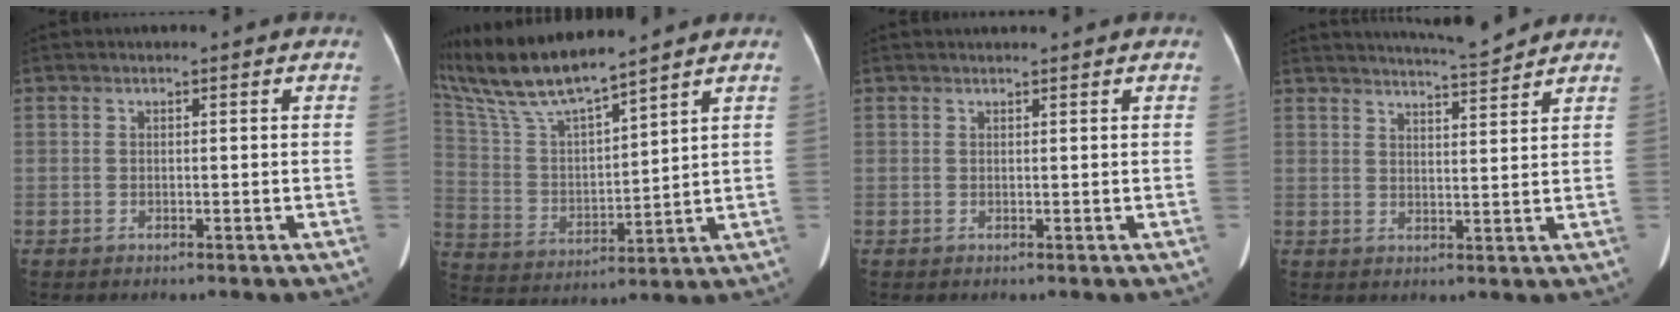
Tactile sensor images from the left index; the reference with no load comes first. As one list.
[{"total": 14.0, "force": [12.5, 0.4, 6.5], "torque": [-0.145, 0.005, 0.251]}, {"total": 1.4, "force": [1.4, 0.1, 0.3], "torque": [-0.006, 0.017, 0.025]}, {"total": 6.5, "force": [6.3, -0.7, 1.5], "torque": [-0.032, -0.001, 0.095]}]